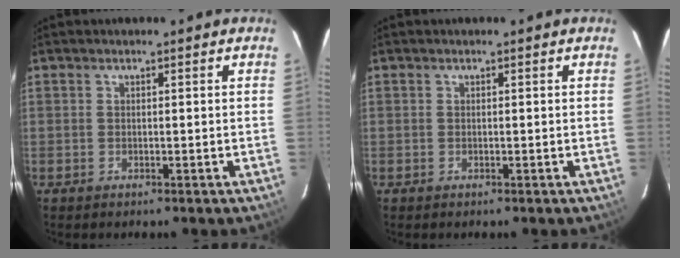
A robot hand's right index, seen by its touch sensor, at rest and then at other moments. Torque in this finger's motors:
{"motor_torque": [-0.01, 0.00, 0.04, 0.01]}